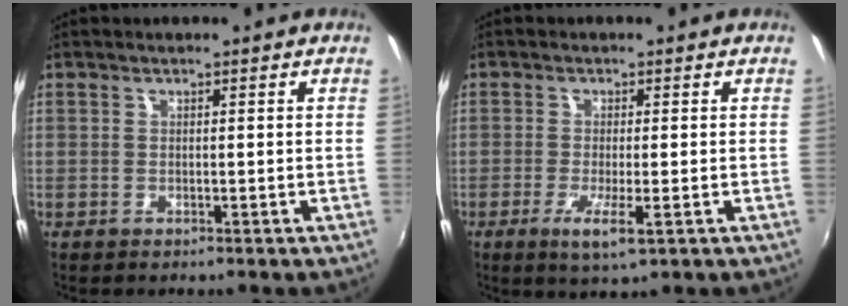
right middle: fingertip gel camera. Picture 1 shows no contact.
{"total": 4.8, "force": [-1.9, 0.4, 4.4], "torque": [-0.092, -0.013, -0.034]}